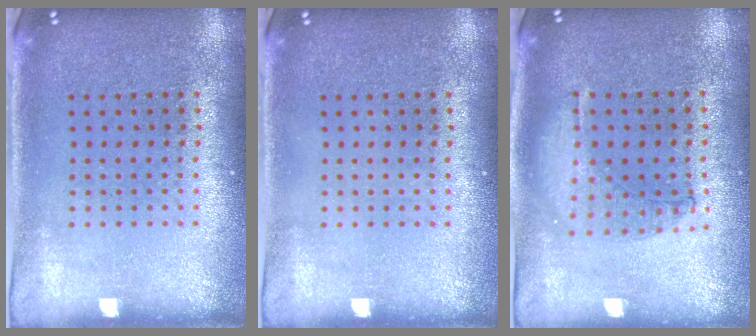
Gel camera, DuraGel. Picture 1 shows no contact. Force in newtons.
{"total": 0.0}
{"total": 0.6, "press": 0.6, "slide": 0.2}